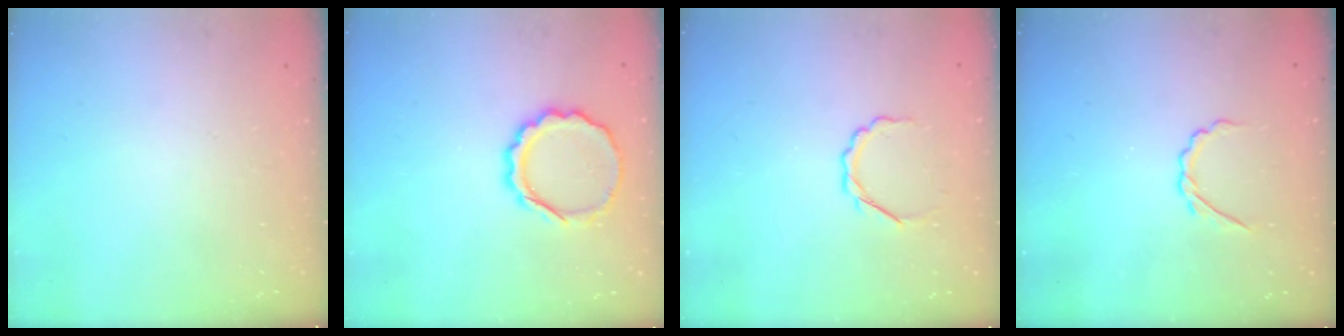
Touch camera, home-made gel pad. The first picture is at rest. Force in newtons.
{"total": 10.2, "press": 10.0, "slide": 1.9}
{"total": 3.7, "press": 3.5, "slide": 1.1}
{"total": 2.8, "press": 2.6, "slide": 0.8}